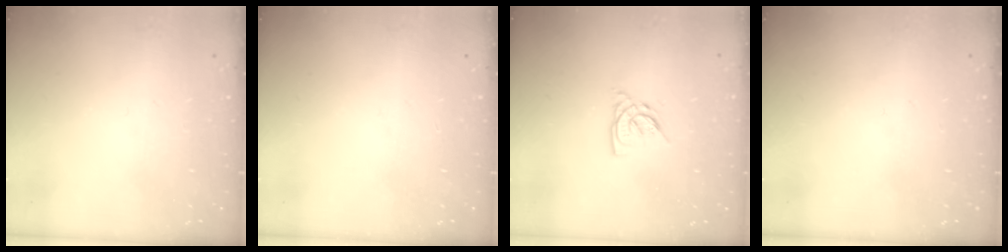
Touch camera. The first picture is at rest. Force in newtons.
{"total": 0.0}
{"total": 5.4, "press": 5.4, "slide": 0.1}
{"total": 0.0}